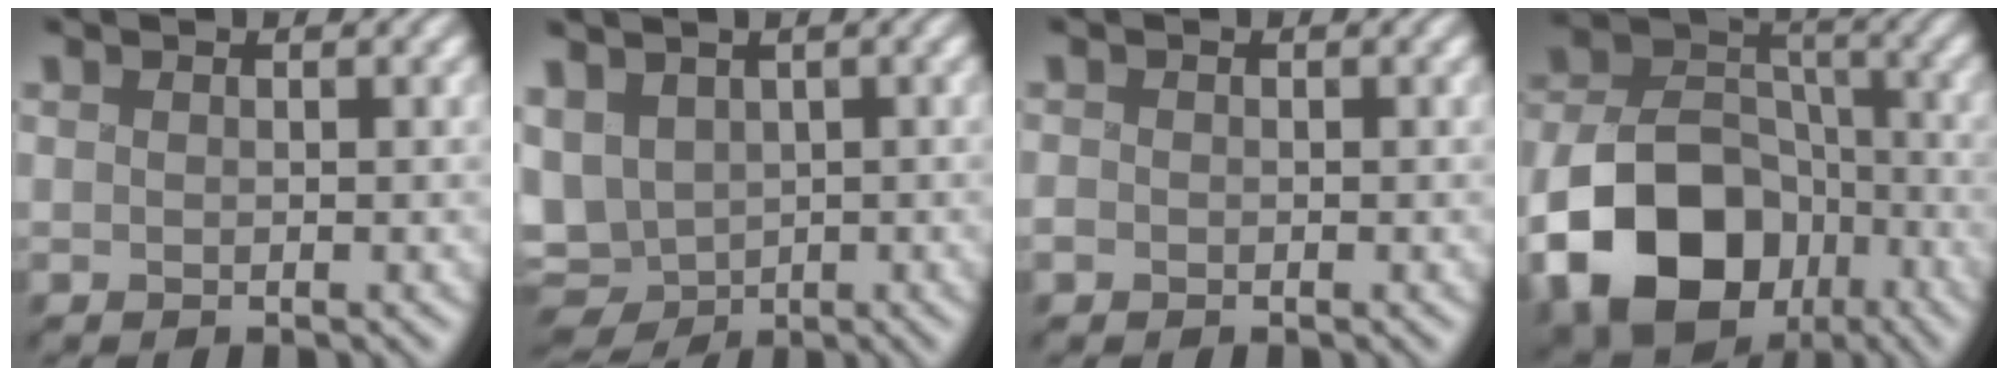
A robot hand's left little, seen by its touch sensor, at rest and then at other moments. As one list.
[{"total": 6.4, "force": [-0.4, 4.7, 4.3], "torque": [-0.089, -0.012, 0.006]}, {"total": 0.6, "force": [-0.3, 0.5, 0.1], "torque": [-0.002, -0.001, -0.005]}, {"total": 17.4, "force": [-8.4, 12.7, 8.4], "torque": [-0.159, -0.040, -0.160]}]